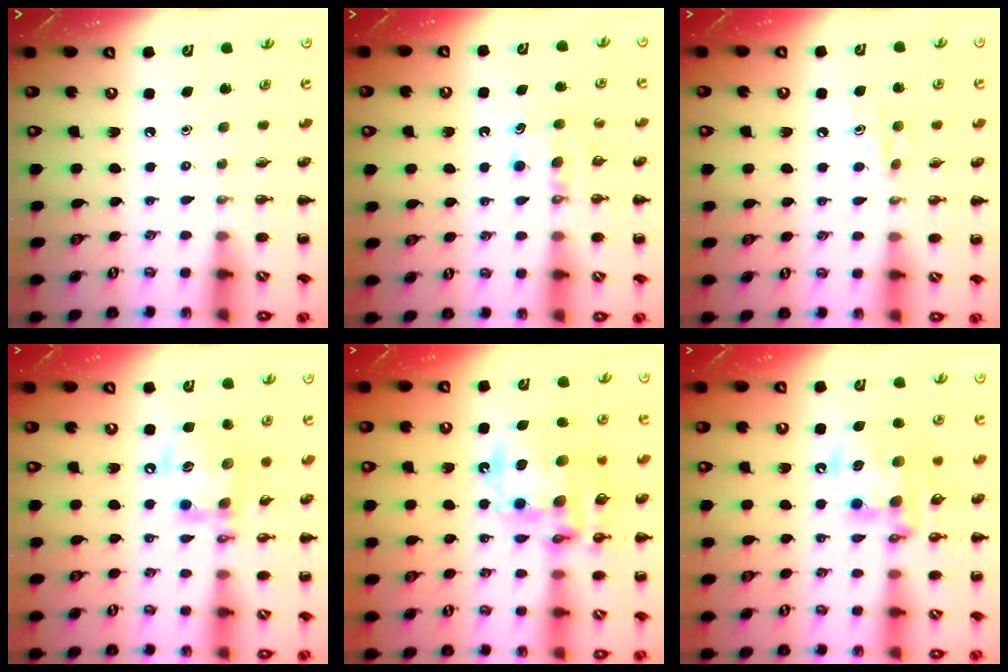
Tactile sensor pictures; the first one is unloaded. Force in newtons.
{"total": 5.6, "press": 5.3, "slide": 1.6}
{"total": 5.0, "press": 4.7, "slide": 1.7}
{"total": 13.6, "press": 13.5, "slide": 1.9}
{"total": 17.7, "press": 17.3, "slide": 4.0}
{"total": 13.3, "press": 13.0, "slide": 2.7}